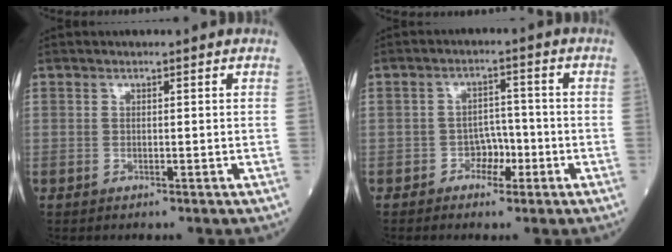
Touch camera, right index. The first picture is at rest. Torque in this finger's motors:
{"motor_torque": [-0.20, 0.05, -0.08, -0.01]}